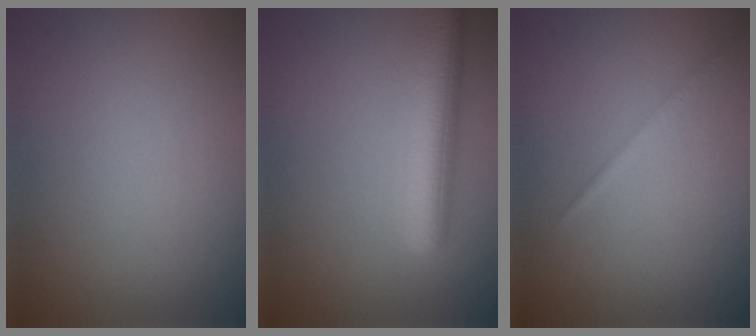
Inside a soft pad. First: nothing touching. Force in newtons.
{"total": 6.0, "press": 6.0, "slide": 0.5}
{"total": 0.7, "press": 0.7, "slide": 0.1}